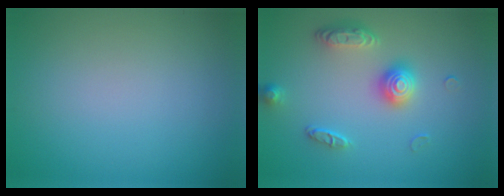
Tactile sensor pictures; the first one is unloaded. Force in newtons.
{"total": 3.5, "press": 3.0, "slide": 1.8}